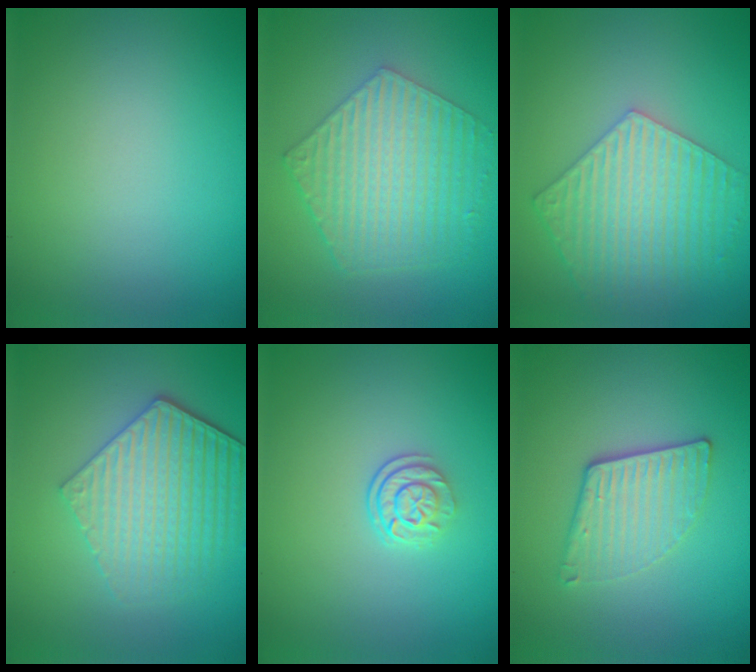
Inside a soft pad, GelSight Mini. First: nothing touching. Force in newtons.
{"total": 6.0, "press": 4.3, "slide": 4.2}
{"total": 5.8, "press": 4.6, "slide": 3.6}
{"total": 5.5, "press": 4.4, "slide": 3.2}
{"total": 2.5, "press": 1.8, "slide": 1.7}
{"total": 3.2, "press": 2.8, "slide": 1.6}